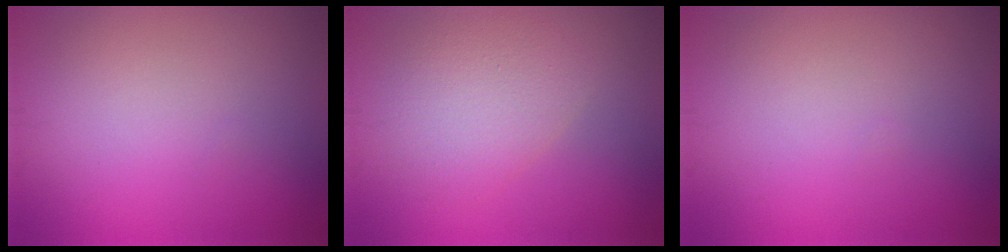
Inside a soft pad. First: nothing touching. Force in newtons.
{"total": 3.3, "press": 3.3, "slide": 0.2}
{"total": 0.0}